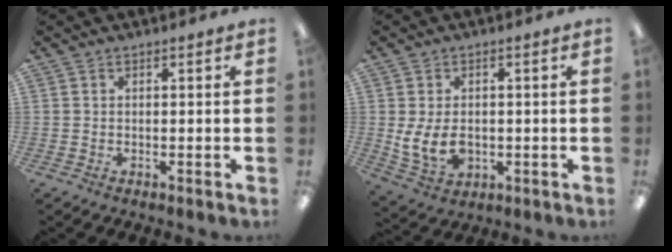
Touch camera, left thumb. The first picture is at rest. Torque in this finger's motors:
{"motor_torque": [1.23, 1.23, 0.49, -0.49, 0.05]}